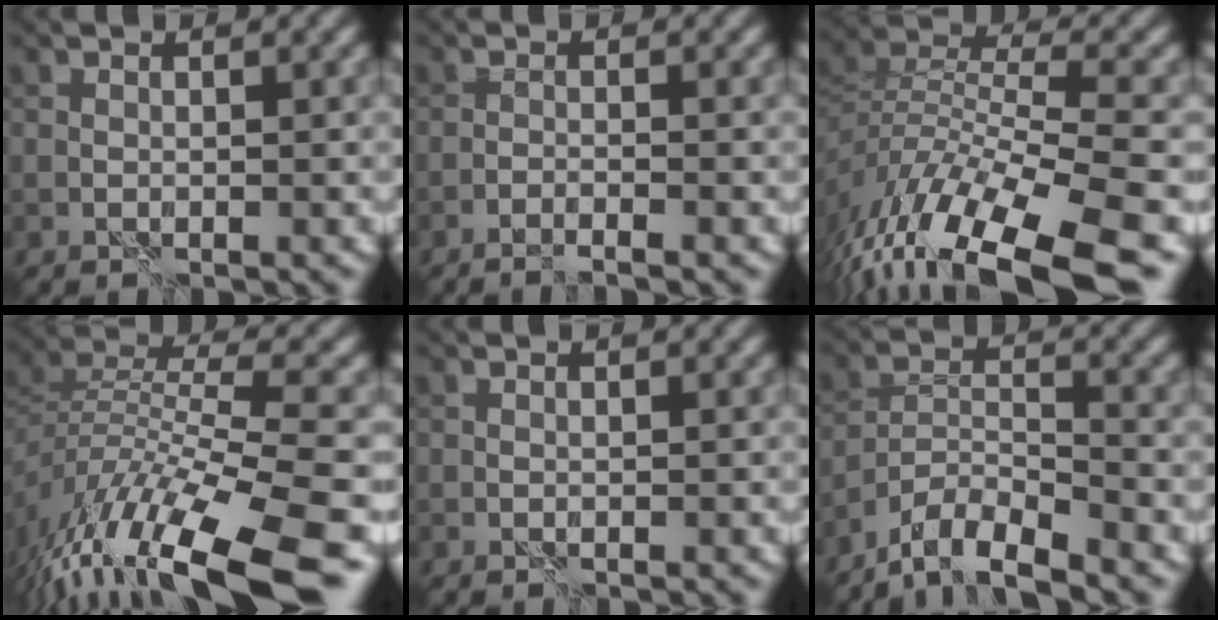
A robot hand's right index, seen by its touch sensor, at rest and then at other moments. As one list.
[{"total": 1.7, "force": [-1.3, 0.1, 1.1], "torque": [-0.022, 0.006, -0.030]}, {"total": 13.2, "force": [-8.4, 4.3, 9.1], "torque": [-0.177, -0.006, -0.149]}, {"total": 13.2, "force": [-9.0, 4.0, 8.8], "torque": [-0.166, 0.002, -0.157]}, {"total": 0.0}, {"total": 6.1, "force": [-5.1, 1.4, 3.1], "torque": [-0.050, -0.005, -0.098]}]